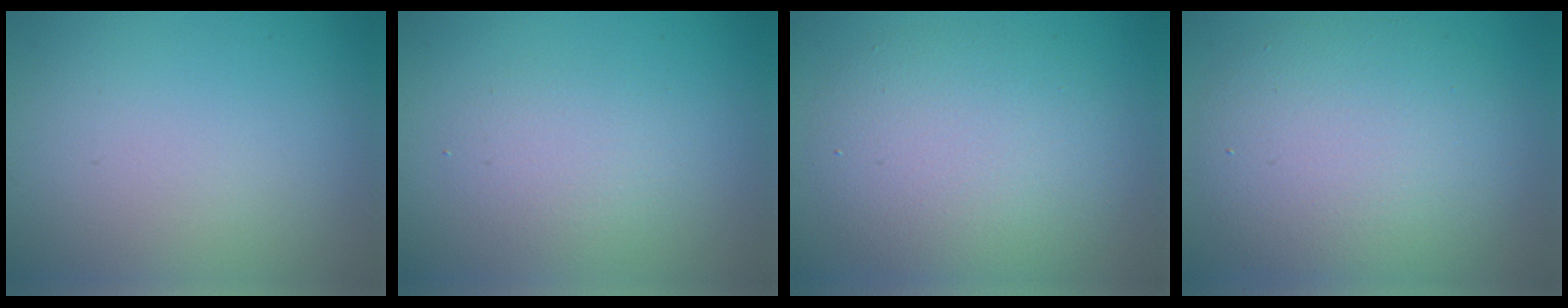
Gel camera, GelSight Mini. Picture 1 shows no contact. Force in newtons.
{"total": 2.2, "press": 2.2, "slide": 0.1}
{"total": 6.1, "press": 6.1, "slide": 0.3}
{"total": 7.8, "press": 7.8, "slide": 0.6}